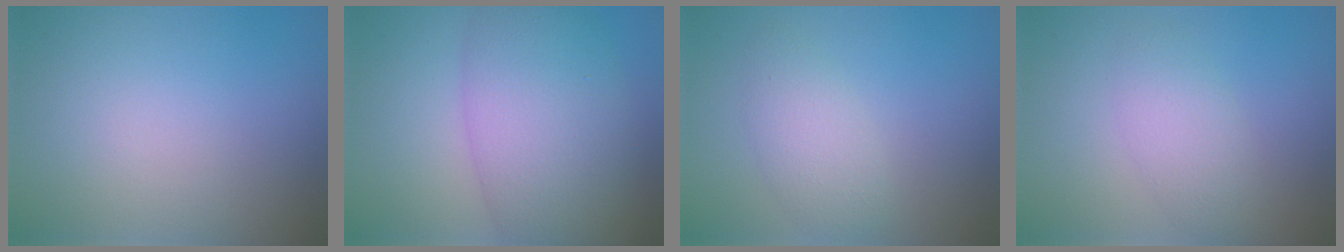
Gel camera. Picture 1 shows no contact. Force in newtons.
{"total": 10.0, "press": 9.9, "slide": 0.4}
{"total": 2.6, "press": 2.6, "slide": 0.1}
{"total": 2.6, "press": 2.6, "slide": 0.1}